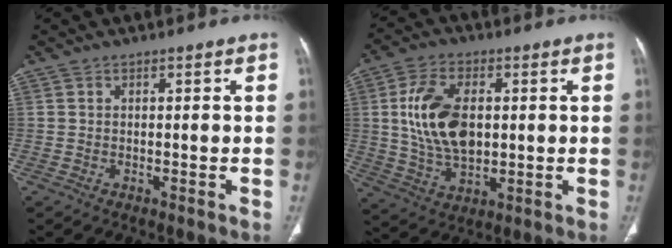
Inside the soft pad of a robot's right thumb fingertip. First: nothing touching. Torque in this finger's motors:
{"motor_torque": [-0.78, 1.25, 0.48, 0.88, 0.24]}